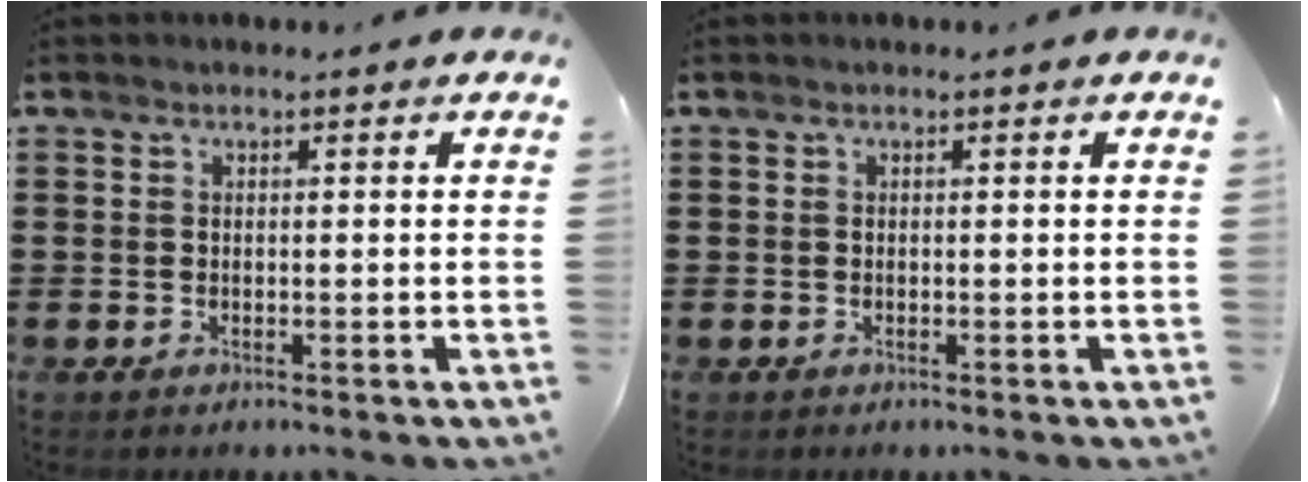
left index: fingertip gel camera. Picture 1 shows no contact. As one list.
[{"total": 0.0}]